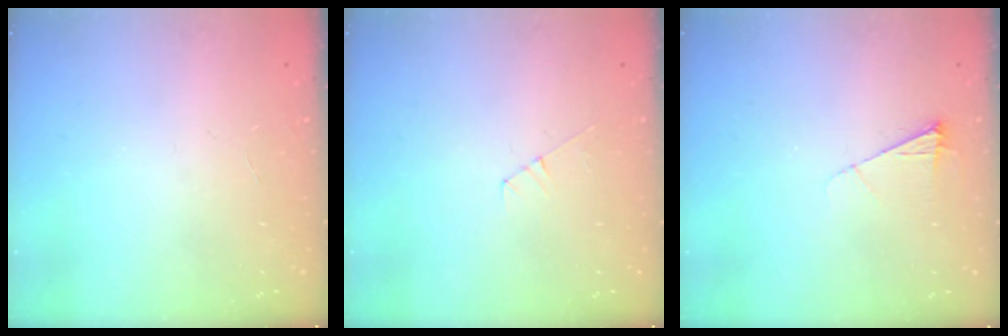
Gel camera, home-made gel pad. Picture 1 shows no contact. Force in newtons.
{"total": 5.0, "press": 5.0, "slide": 0.5}
{"total": 4.8, "press": 4.8, "slide": 0.6}